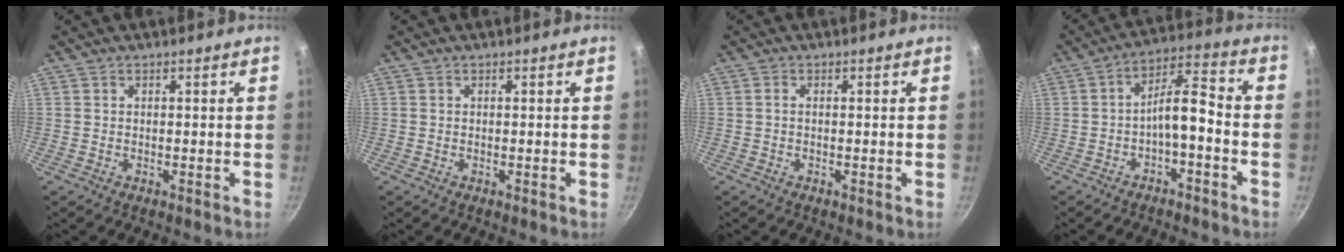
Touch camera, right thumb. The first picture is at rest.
{"total": 0.0}
{"total": 0.8, "force": [-0.1, 0.1, 0.8], "torque": [-0.022, 0.004, -0.002]}
{"total": 7.6, "force": [-2.9, 2.5, 6.5], "torque": [-0.116, 0.051, -0.047]}